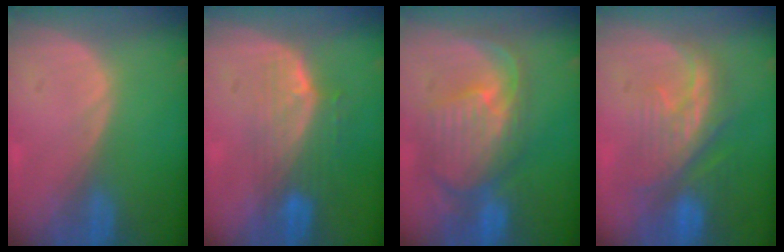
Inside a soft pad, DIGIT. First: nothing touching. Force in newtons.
{"total": 7.3, "press": 6.5, "slide": 3.3}
{"total": 11.1, "press": 9.7, "slide": 5.5}
{"total": 9.2, "press": 8.7, "slide": 3.2}